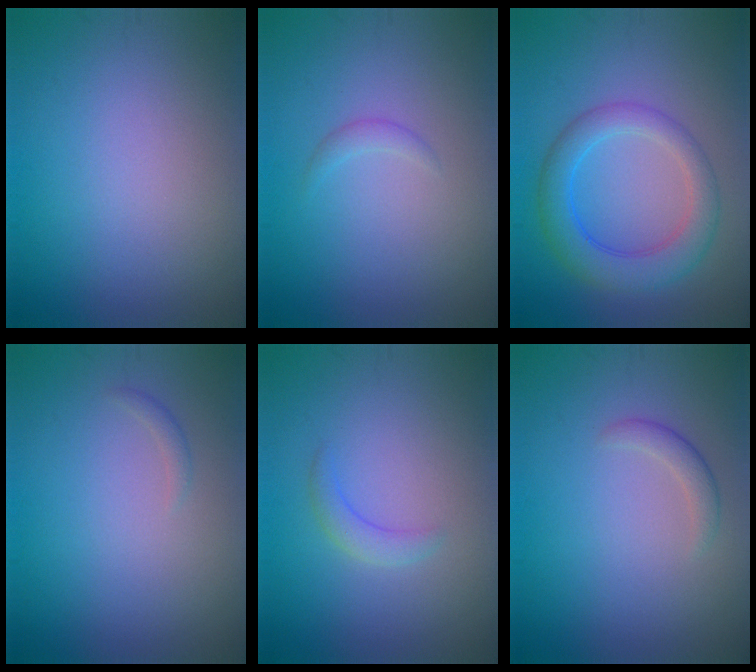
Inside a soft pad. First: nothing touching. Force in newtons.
{"total": 0.8, "press": 0.8, "slide": 0.1}
{"total": 4.7, "press": 4.7, "slide": 0.1}
{"total": 0.7, "press": 0.7, "slide": 0.0}
{"total": 1.6, "press": 1.6, "slide": 0.2}
{"total": 1.4, "press": 1.4, "slide": 0.1}